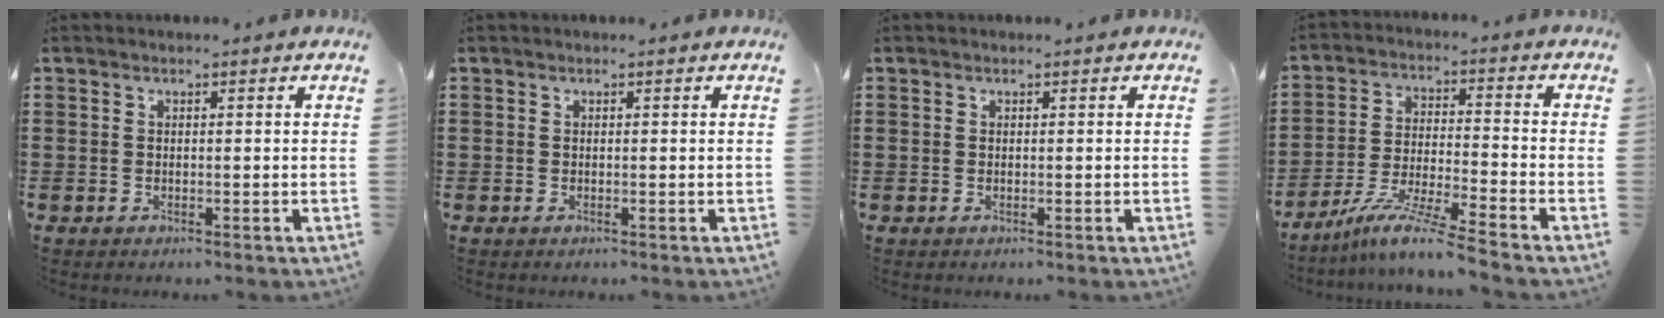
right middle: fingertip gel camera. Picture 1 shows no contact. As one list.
[{"total": 0.0}, {"total": 0.0}, {"total": 8.4, "force": [-7.0, -0.4, 4.5], "torque": [-0.096, -0.012, -0.140]}]